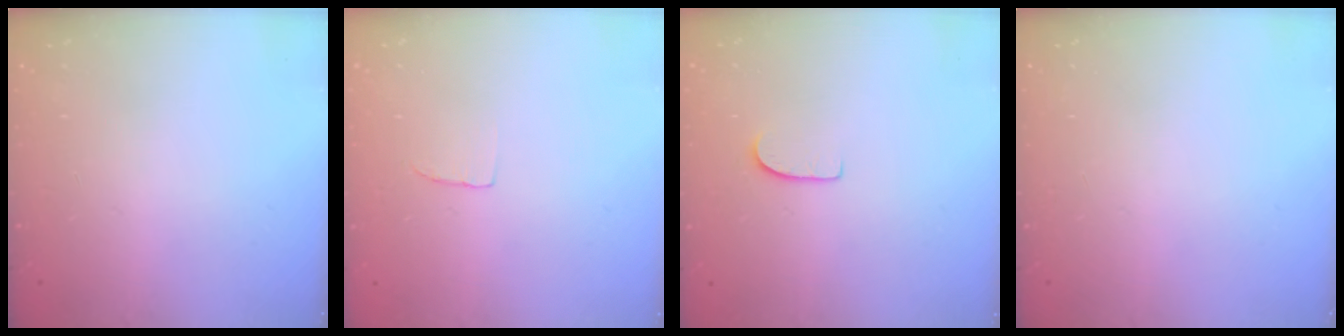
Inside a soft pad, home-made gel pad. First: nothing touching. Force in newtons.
{"total": 2.7, "press": 2.7, "slide": 0.2}
{"total": 6.1, "press": 6.1, "slide": 0.5}
{"total": 0.0}